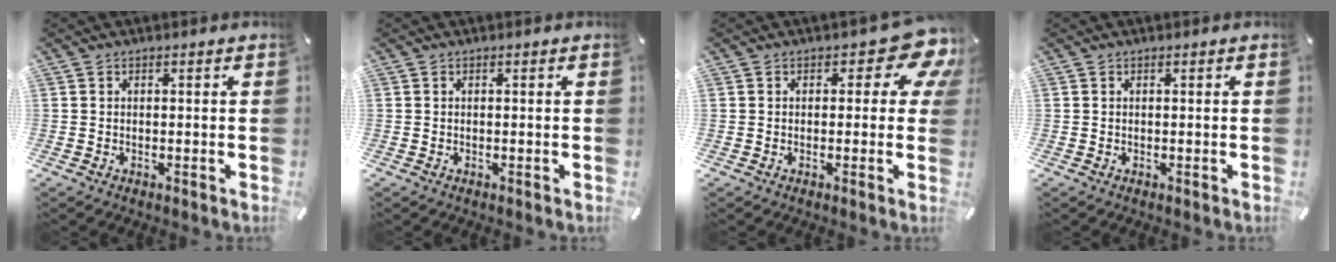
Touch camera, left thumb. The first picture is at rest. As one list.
[{"total": 0.0}, {"total": 9.1, "force": [3.9, 4.4, 6.9], "torque": [-0.080, -0.020, 0.063]}, {"total": 0.0}]